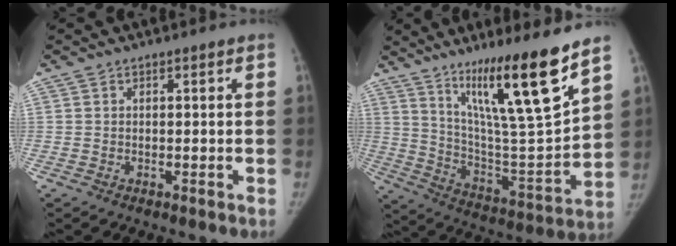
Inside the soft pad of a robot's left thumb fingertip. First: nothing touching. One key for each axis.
{"total": 22.4, "fx": 13.9, "fy": 2.3, "fz": 17.5, "tx": -0.261, "ty": -0.078, "tz": 0.242}